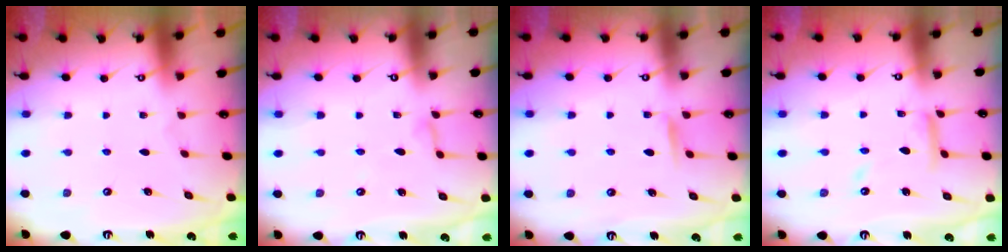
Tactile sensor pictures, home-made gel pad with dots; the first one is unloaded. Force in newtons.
{"total": 3.6, "press": 3.6, "slide": 0.4}
{"total": 6.6, "press": 6.5, "slide": 0.9}
{"total": 11.6, "press": 11.5, "slide": 1.1}